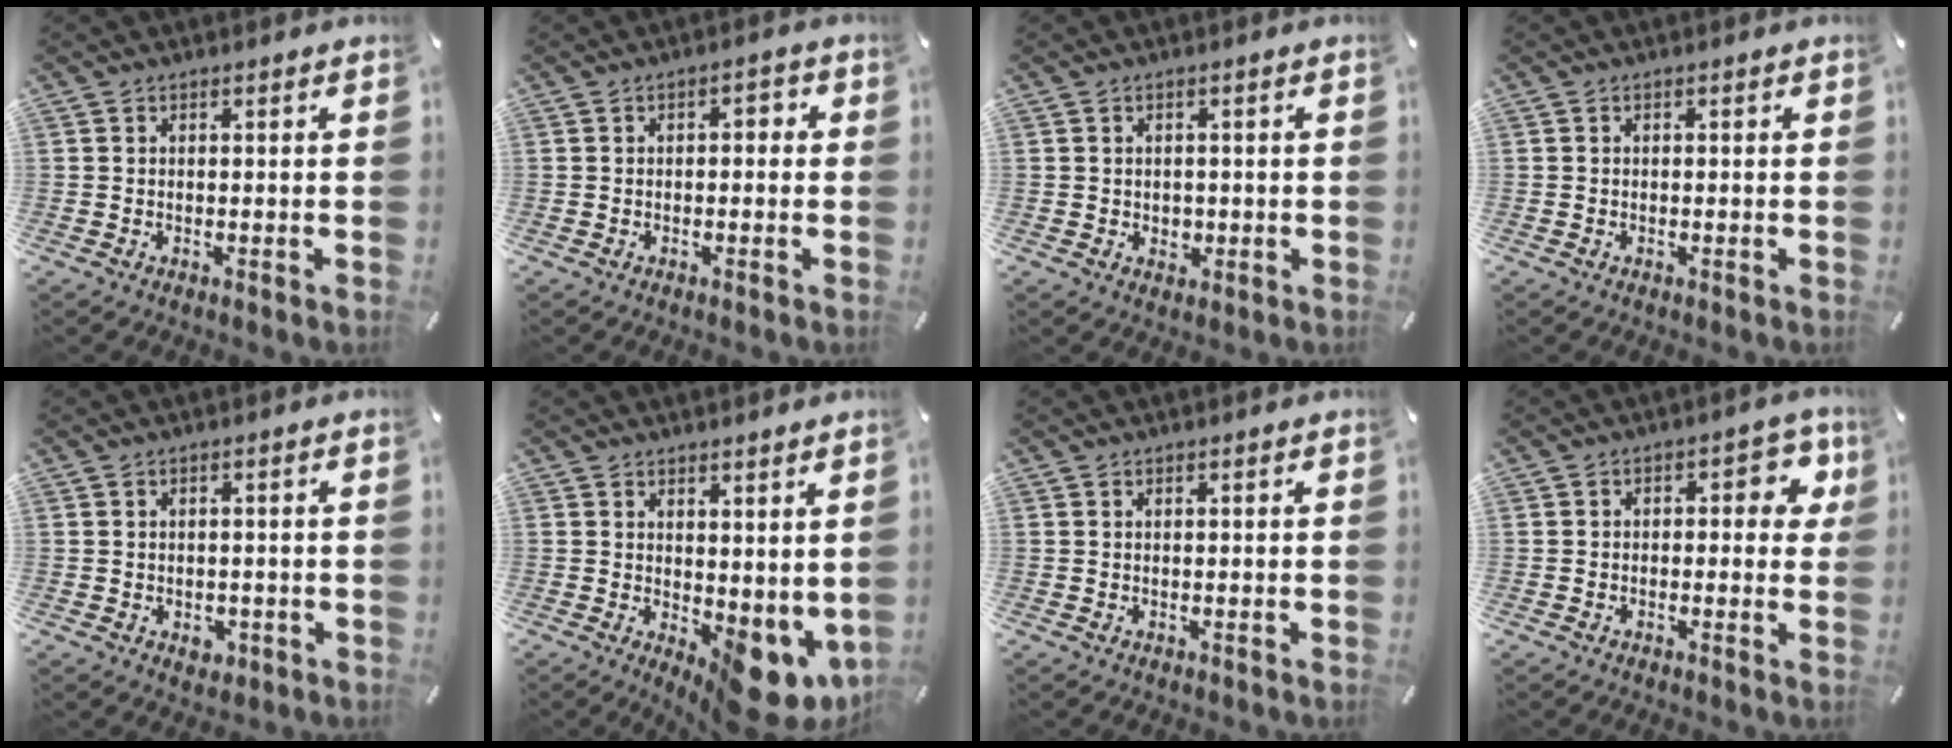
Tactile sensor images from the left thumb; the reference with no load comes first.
{"total": 2.3, "force": [-1.2, 1.2, 1.5], "torque": [-0.029, 0.013, -0.027]}
{"total": 2.1, "force": [-0.1, 1.9, 0.8], "torque": [-0.009, 0.001, -0.006]}
{"total": 0.5, "force": [-0.4, 0.3, 0.2], "torque": [-0.005, -0.001, -0.007]}
{"total": 2.9, "force": [-1.1, 2.3, 1.5], "torque": [-0.025, 0.005, -0.018]}
{"total": 8.0, "force": [-1.5, 4.9, 6.1], "torque": [-0.043, -0.013, -0.013]}
{"total": 0.0}
{"total": 6.2, "force": [0.6, 3.7, 5.0], "torque": [-0.057, 0.003, 0.000]}